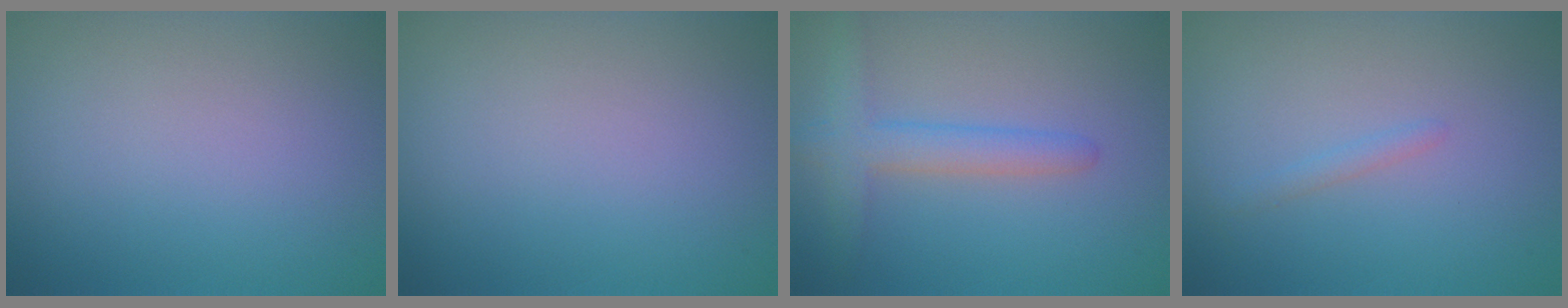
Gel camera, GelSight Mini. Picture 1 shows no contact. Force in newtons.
{"total": 0.0}
{"total": 3.4, "press": 3.4, "slide": 0.2}
{"total": 0.7, "press": 0.7, "slide": 0.0}